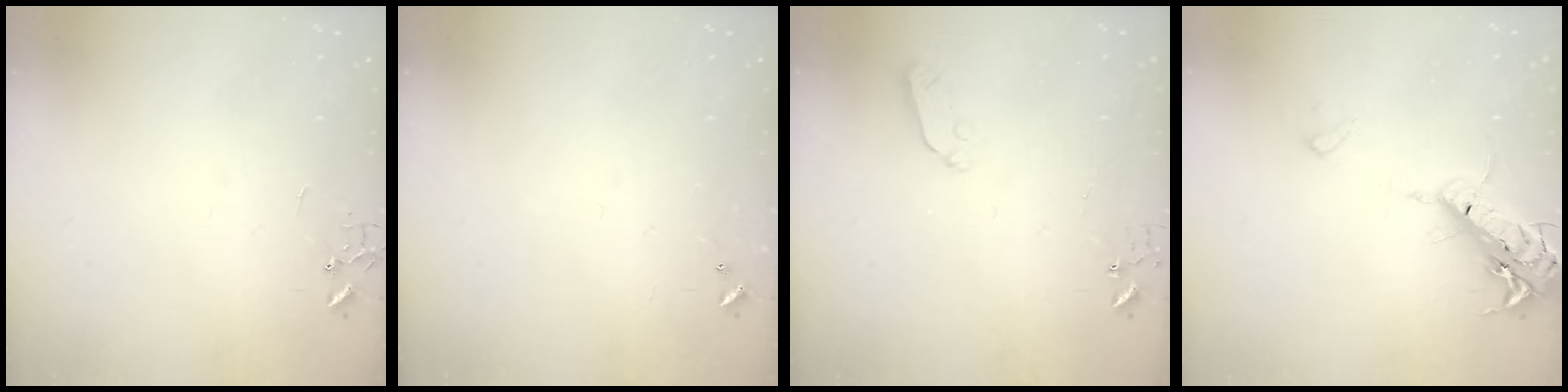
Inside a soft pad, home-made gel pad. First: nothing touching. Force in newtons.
{"total": 0.0}
{"total": 3.8, "press": 3.8, "slide": 0.6}
{"total": 17.5, "press": 17.2, "slide": 3.6}